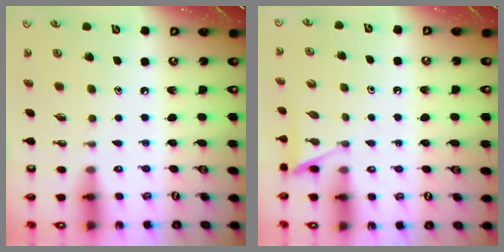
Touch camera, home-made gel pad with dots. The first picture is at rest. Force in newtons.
{"total": 5.6, "press": 5.6, "slide": 0.5}